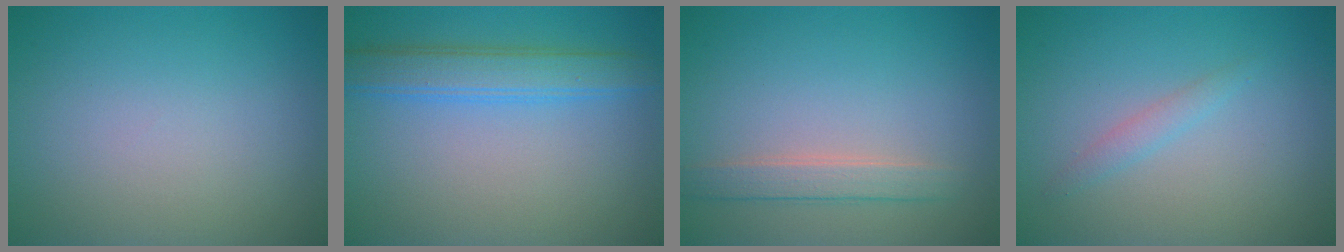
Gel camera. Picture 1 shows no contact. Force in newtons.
{"total": 3.8, "press": 3.8, "slide": 0.1}
{"total": 2.2, "press": 2.2, "slide": 0.1}
{"total": 1.1, "press": 1.1, "slide": 0.1}